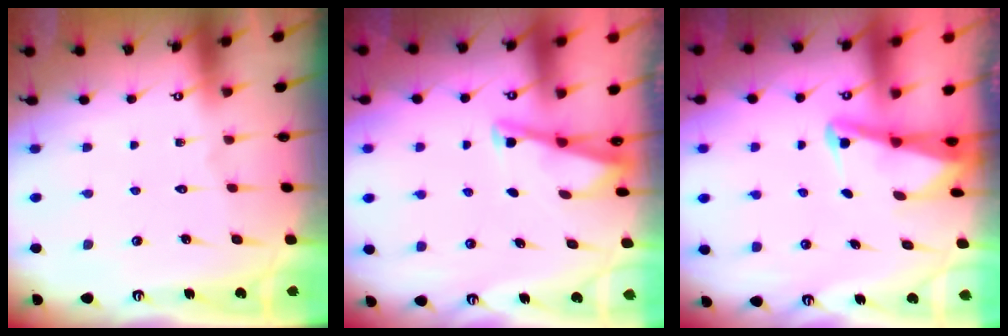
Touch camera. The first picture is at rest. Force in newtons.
{"total": 2.8, "press": 2.8, "slide": 0.3}
{"total": 2.5, "press": 2.4, "slide": 0.6}